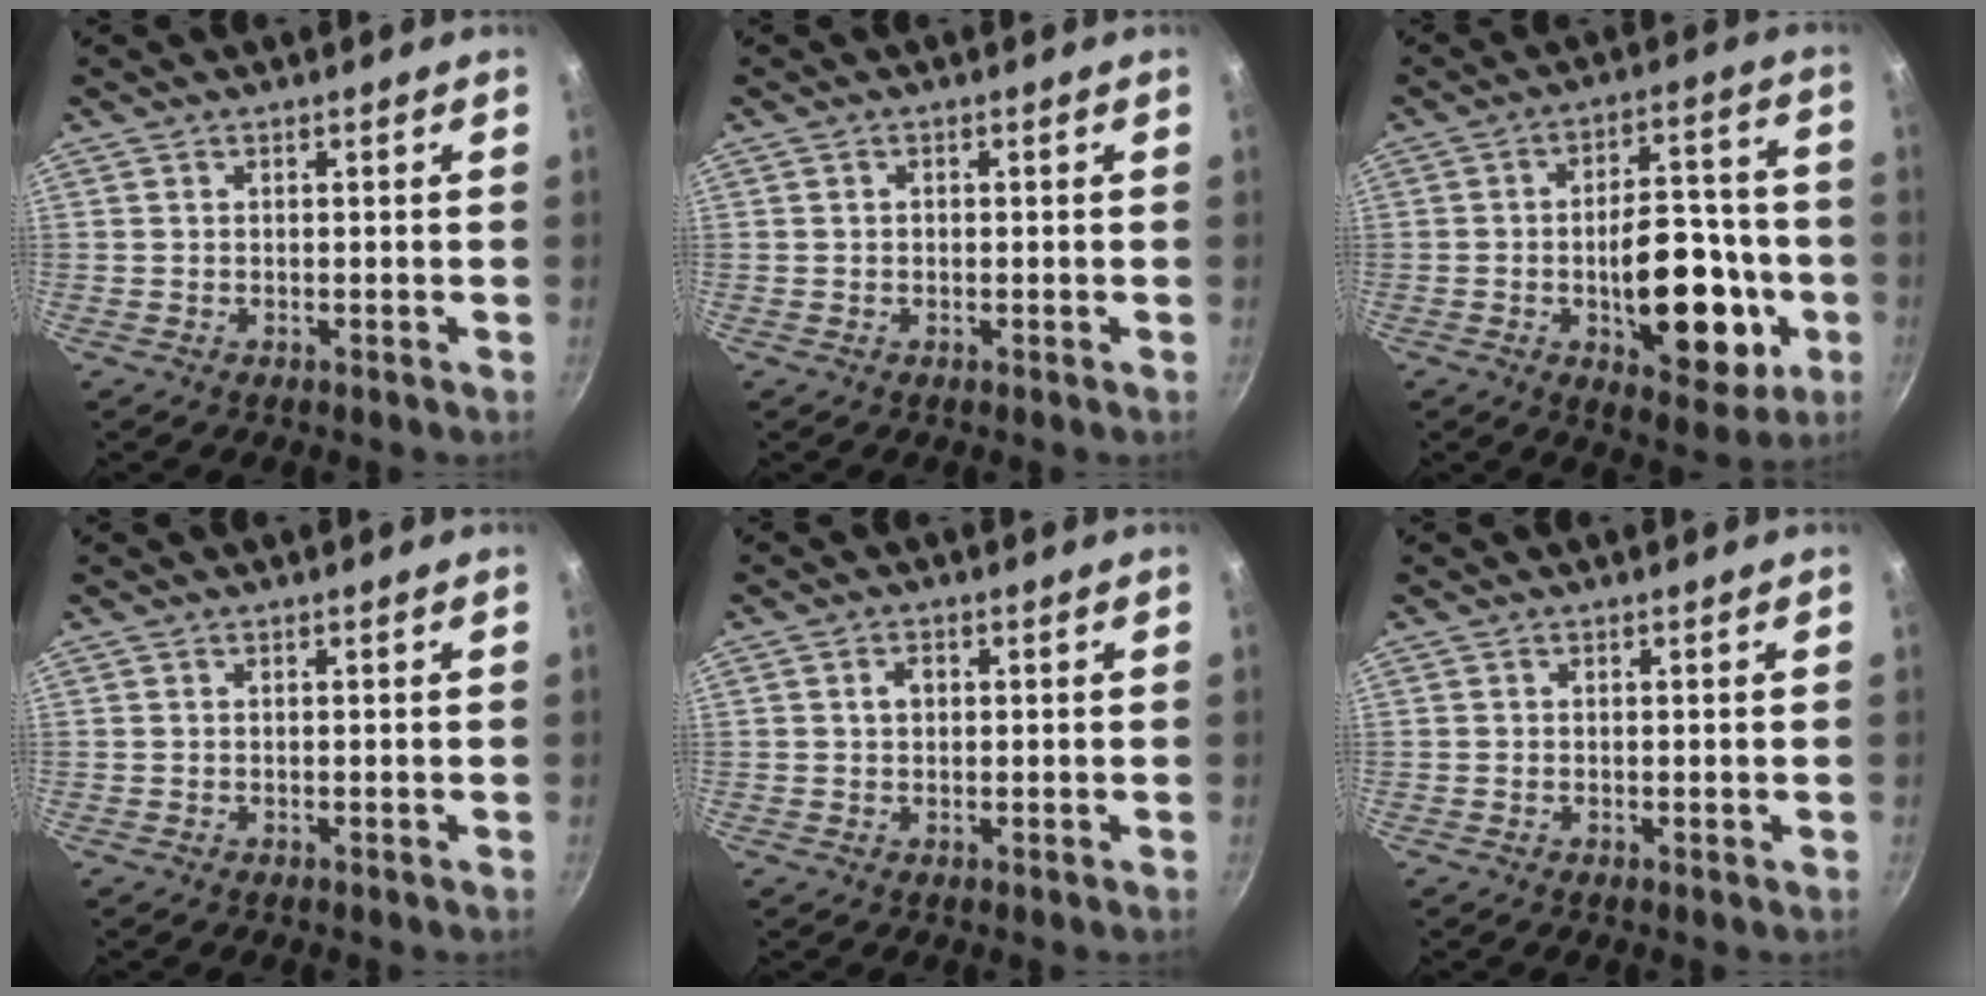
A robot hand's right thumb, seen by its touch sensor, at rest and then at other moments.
{"total": 0.7, "force": [-0.1, 0.6, 0.3], "torque": [-0.004, 0.004, -0.001]}
{"total": 19.3, "force": [-4.8, 9.9, 15.8], "torque": [-0.170, 0.030, -0.061]}
{"total": 0.0}
{"total": 2.3, "force": [0.4, 1.8, 1.4], "torque": [-0.014, 0.005, 0.006]}
{"total": 0.0}